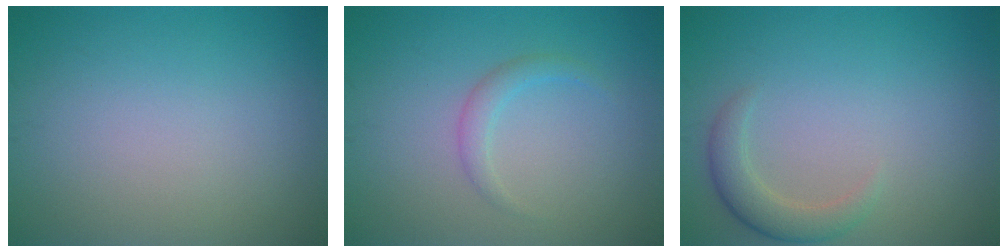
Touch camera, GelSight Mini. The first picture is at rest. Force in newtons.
{"total": 1.5, "press": 1.5, "slide": 0.1}
{"total": 2.6, "press": 2.6, "slide": 0.1}